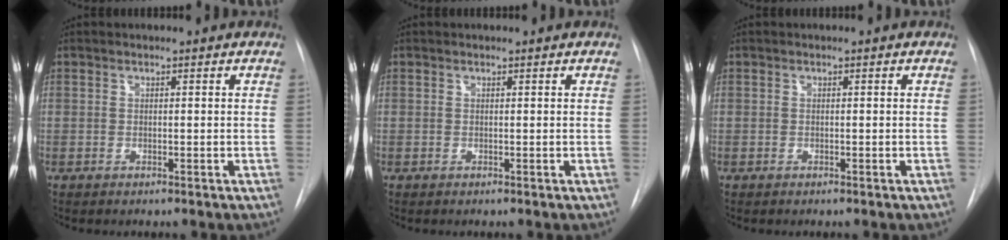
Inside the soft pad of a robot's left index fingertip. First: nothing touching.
{"total": 0.8, "force": [0.8, 0.1, 0.0], "torque": [-0.004, 0.010, 0.012]}
{"total": 0.0}